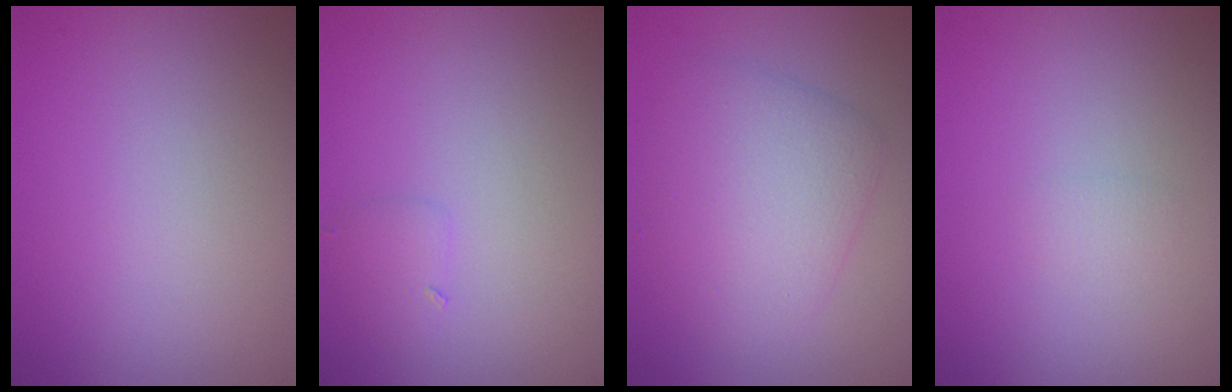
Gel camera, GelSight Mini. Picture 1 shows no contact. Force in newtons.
{"total": 1.0, "press": 1.0, "slide": 0.0}
{"total": 4.9, "press": 4.9, "slide": 0.1}
{"total": 0.6, "press": 0.6, "slide": 0.1}